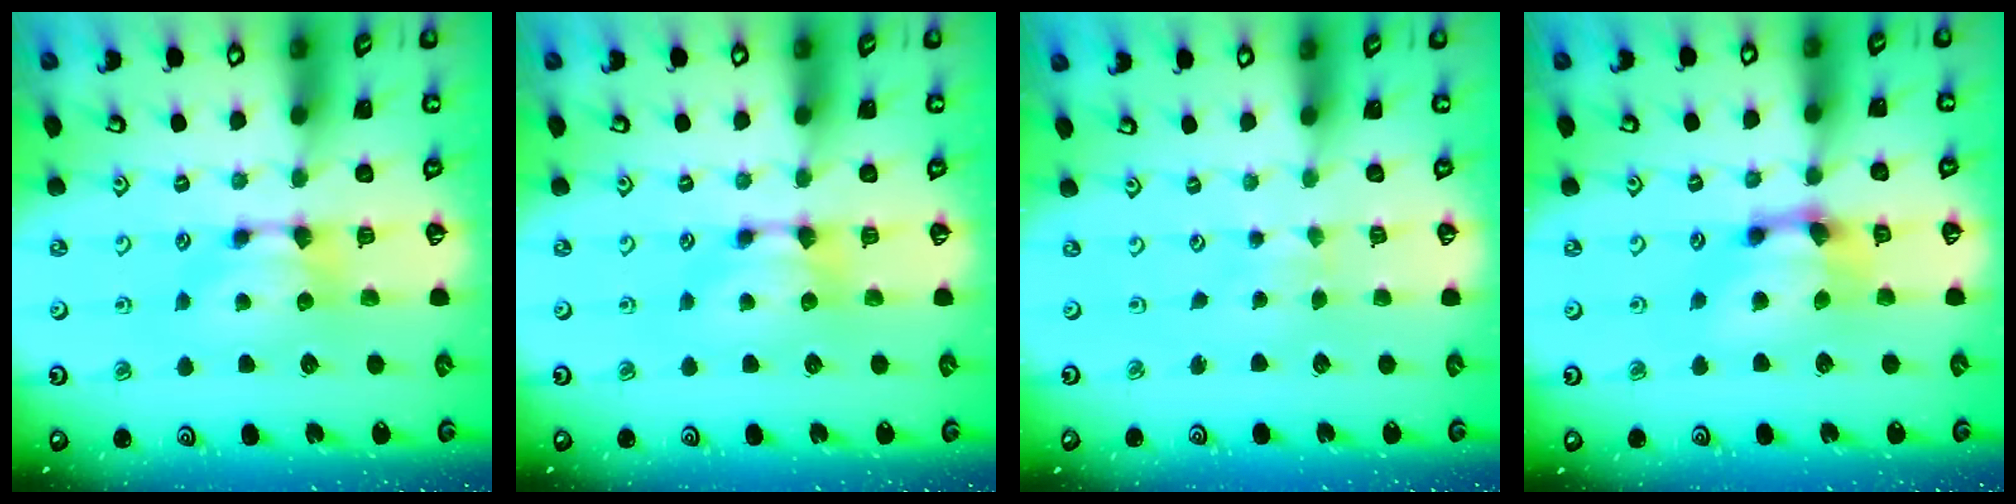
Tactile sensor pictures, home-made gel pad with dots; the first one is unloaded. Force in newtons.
{"total": 0.0}
{"total": 3.1, "press": 3.1, "slide": 0.2}
{"total": 3.4, "press": 2.7, "slide": 2.1}